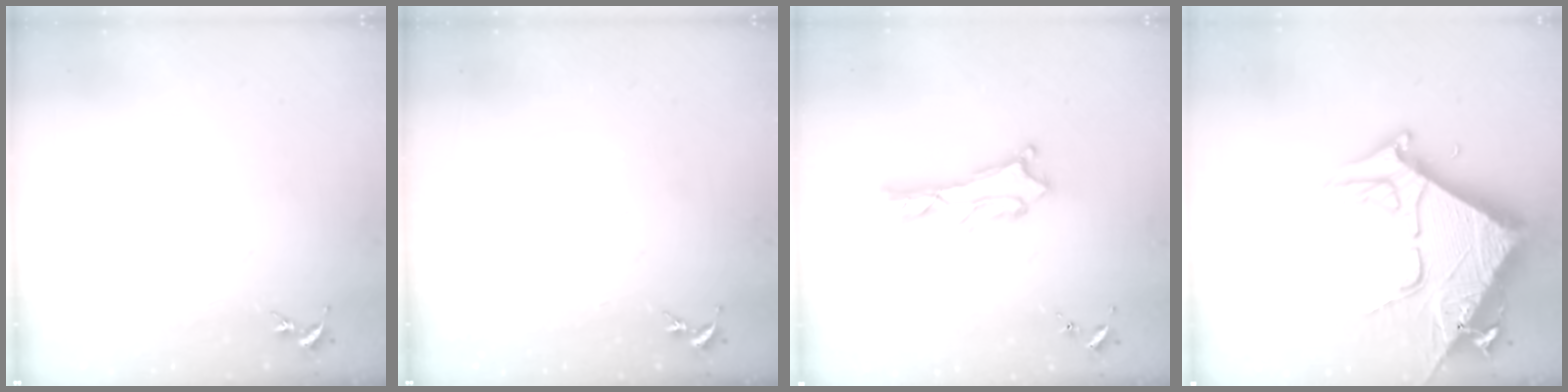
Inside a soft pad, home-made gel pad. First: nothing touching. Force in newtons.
{"total": 0.0}
{"total": 2.0, "press": 2.0, "slide": 0.2}
{"total": 11.2, "press": 11.1, "slide": 1.1}